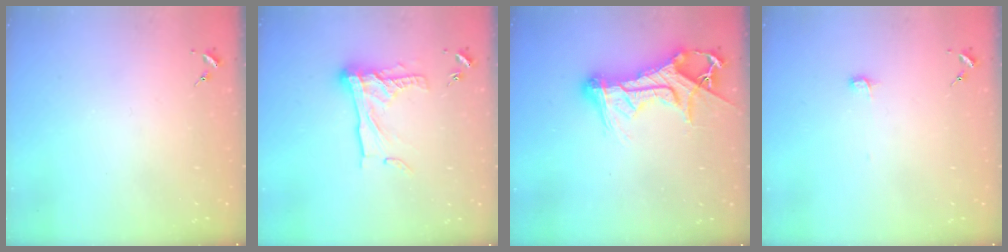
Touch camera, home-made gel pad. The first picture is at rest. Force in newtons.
{"total": 16.2, "press": 16.2, "slide": 1.3}
{"total": 17.1, "press": 17.0, "slide": 1.6}
{"total": 3.7, "press": 3.7, "slide": 0.4}